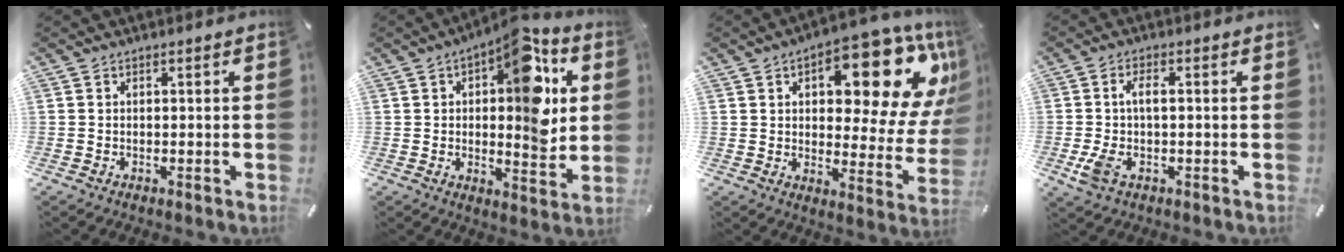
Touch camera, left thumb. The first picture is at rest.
{"total": 15.8, "force": [5.4, 7.3, 12.9], "torque": [-0.144, -0.042, 0.085]}
{"total": 18.5, "force": [10.1, 8.5, 13.0], "torque": [-0.152, -0.079, 0.158]}
{"total": 6.1, "force": [-0.5, 2.7, 5.4], "torque": [-0.128, -0.005, -0.015]}